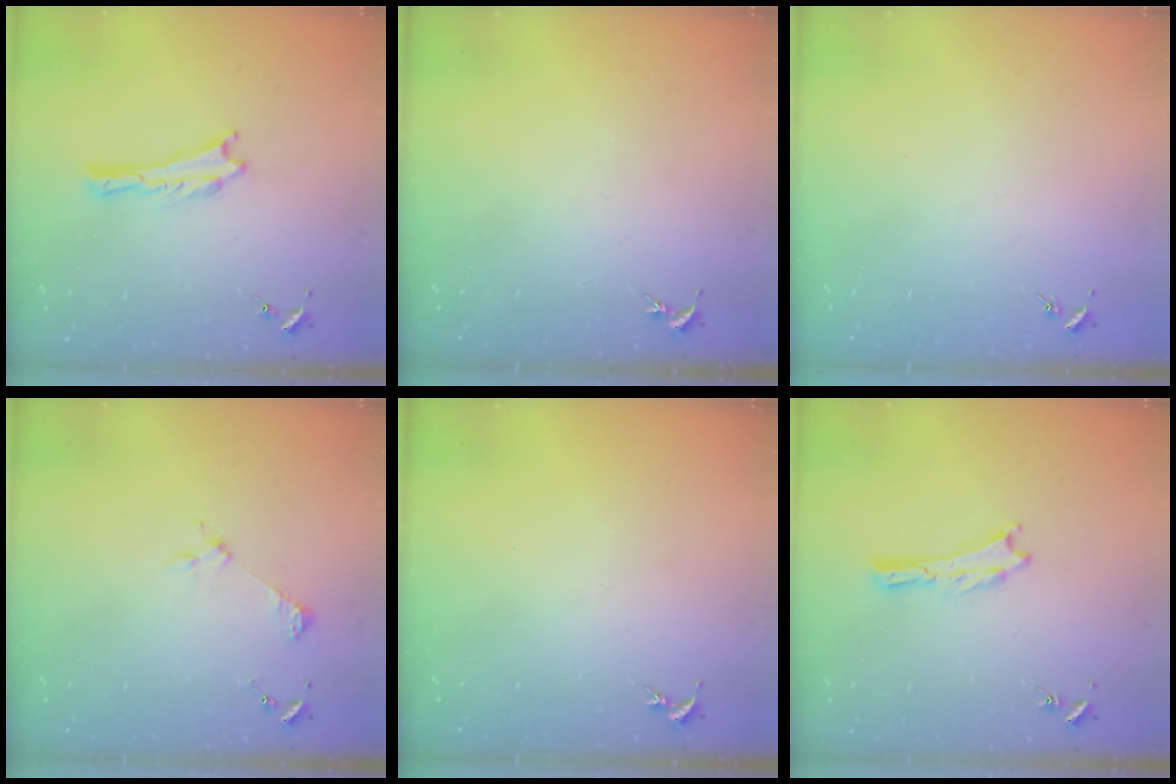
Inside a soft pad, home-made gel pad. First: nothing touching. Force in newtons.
{"total": 0.0}
{"total": 0.0}
{"total": 2.5, "press": 2.5, "slide": 0.2}
{"total": 0.0}
{"total": 0.0}